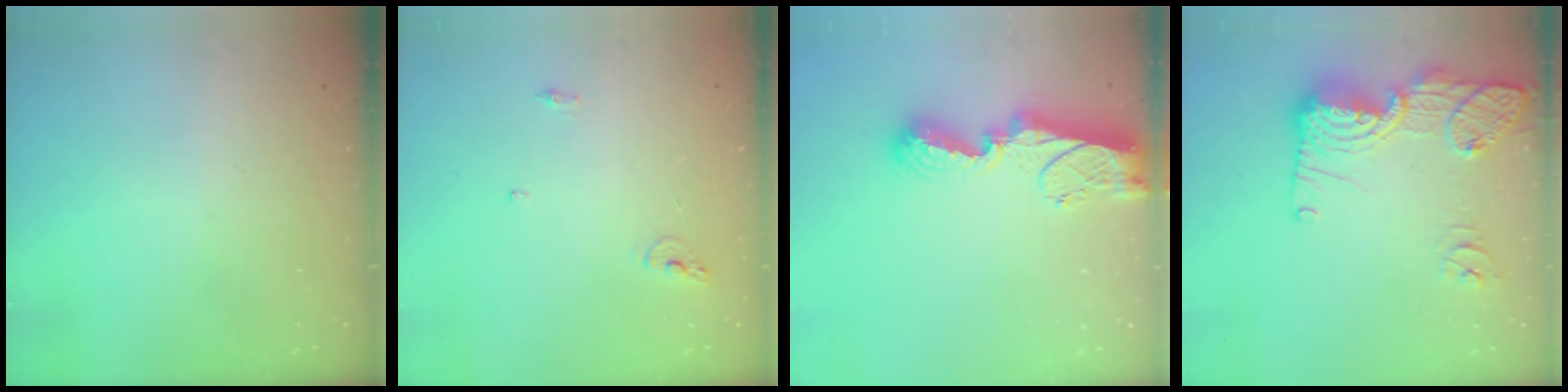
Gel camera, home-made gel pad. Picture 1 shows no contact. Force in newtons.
{"total": 6.6, "press": 6.6, "slide": 0.7}
{"total": 11.3, "press": 11.2, "slide": 1.0}
{"total": 17.6, "press": 17.3, "slide": 3.3}